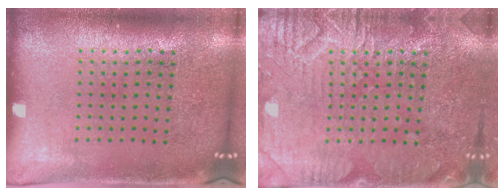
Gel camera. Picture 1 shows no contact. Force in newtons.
{"total": 4.5, "press": 4.5, "slide": 0.6}